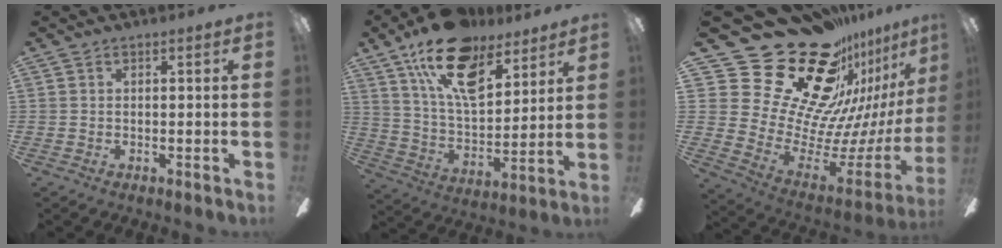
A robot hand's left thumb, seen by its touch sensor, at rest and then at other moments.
{"total": 20.3, "force": [13.4, 9.7, 11.9], "torque": [-0.213, -0.065, 0.239]}
{"total": 33.5, "force": [20.4, 19.0, 18.7], "torque": [-0.309, -0.185, 0.428]}